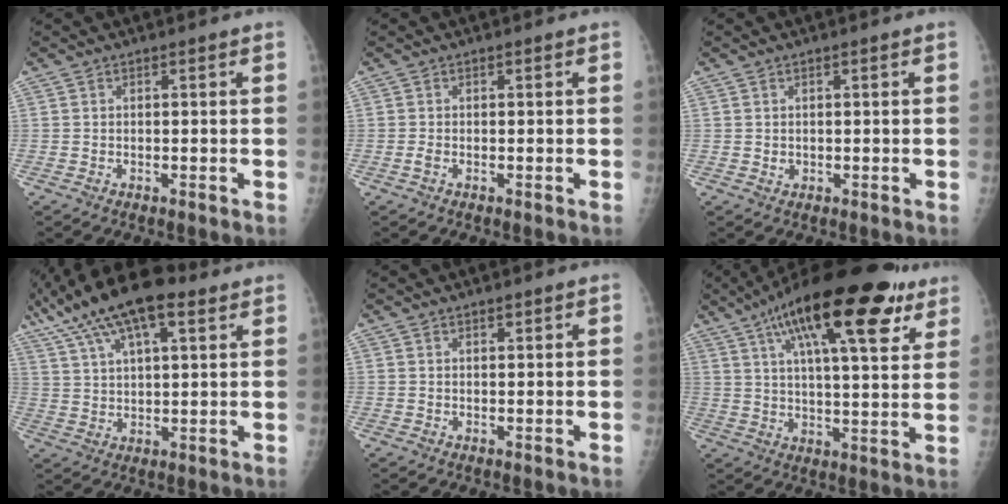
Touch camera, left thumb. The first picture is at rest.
{"total": 0.7, "force": [-0.2, 0.3, 0.6], "torque": [-0.013, -0.003, -0.005]}
{"total": 0.9, "force": [0.1, 0.8, 0.4], "torque": [-0.001, 0.000, 0.006]}
{"total": 18.4, "force": [10.6, 7.2, 13.2], "torque": [-0.234, 0.015, 0.185]}
{"total": 1.0, "force": [0.8, 0.4, 0.5], "torque": [-0.003, -0.004, 0.012]}
{"total": 24.1, "force": [13.3, 7.4, 18.6], "torque": [-0.273, -0.016, 0.202]}